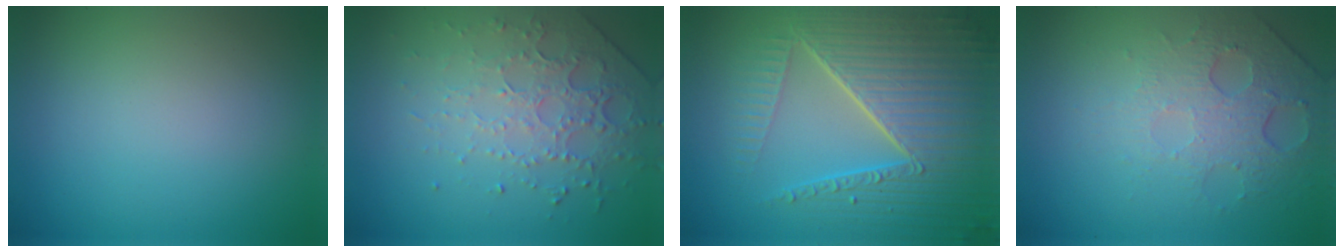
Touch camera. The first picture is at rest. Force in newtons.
{"total": 4.6, "press": 3.1, "slide": 3.4}
{"total": 8.7, "press": 6.1, "slide": 6.2}
{"total": 4.7, "press": 3.2, "slide": 3.5}